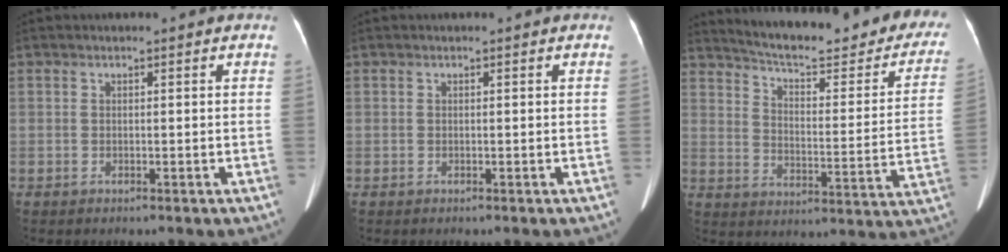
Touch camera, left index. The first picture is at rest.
{"total": 0.0}
{"total": 27.0, "force": [23.6, 4.5, 12.3], "torque": [-0.177, -0.068, 0.289]}